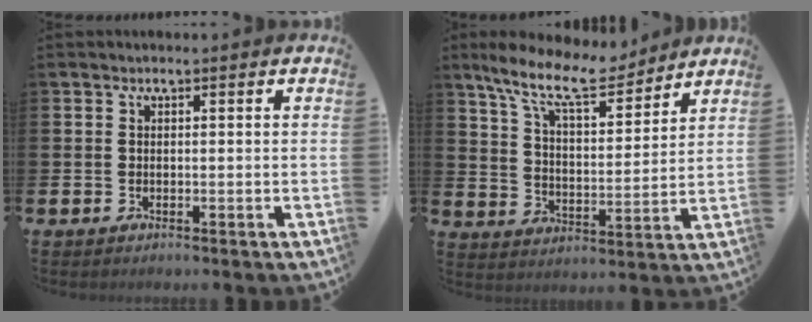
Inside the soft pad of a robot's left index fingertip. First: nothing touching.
{"total": 11.1, "force": [9.6, 2.8, 4.8], "torque": [-0.113, -0.051, 0.171]}